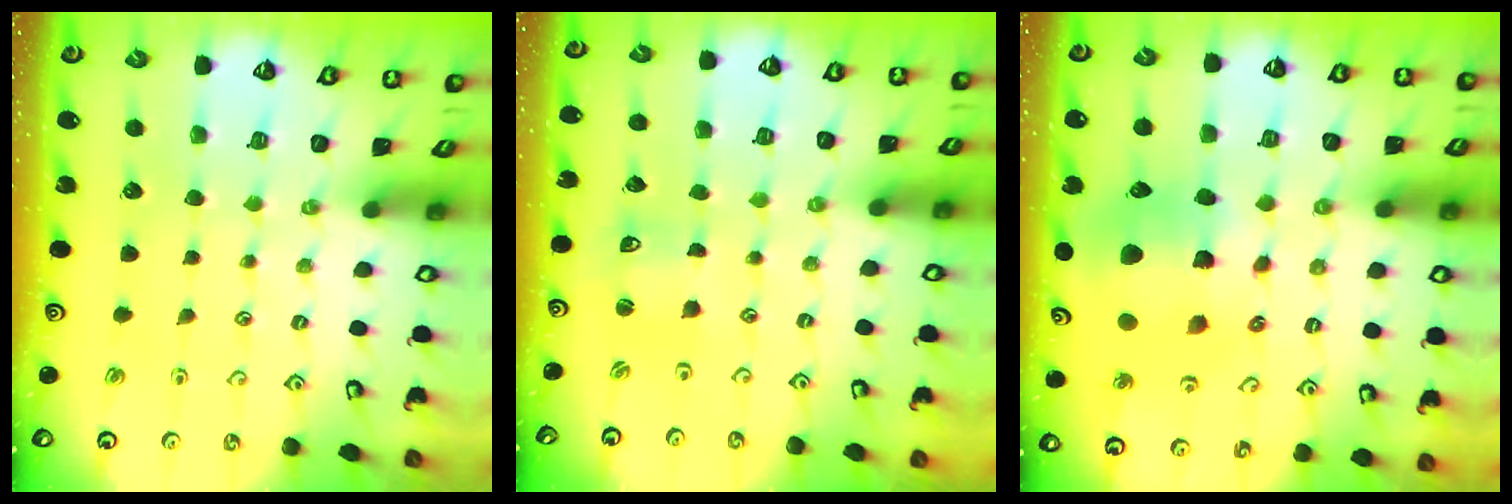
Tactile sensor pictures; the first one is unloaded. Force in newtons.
{"total": 1.5, "press": 1.5, "slide": 0.3}
{"total": 16.2, "press": 16.1, "slide": 1.8}